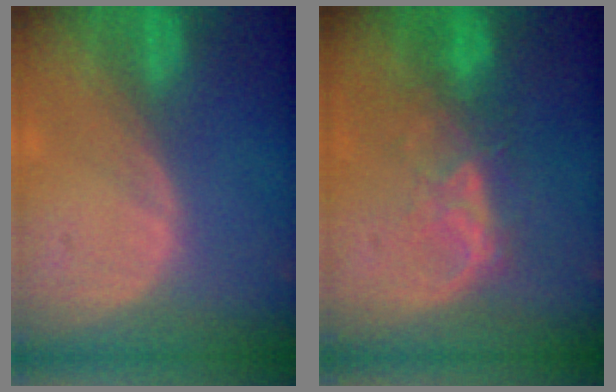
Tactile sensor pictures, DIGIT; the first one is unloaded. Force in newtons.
{"total": 4.1, "press": 4.1, "slide": 0.6}